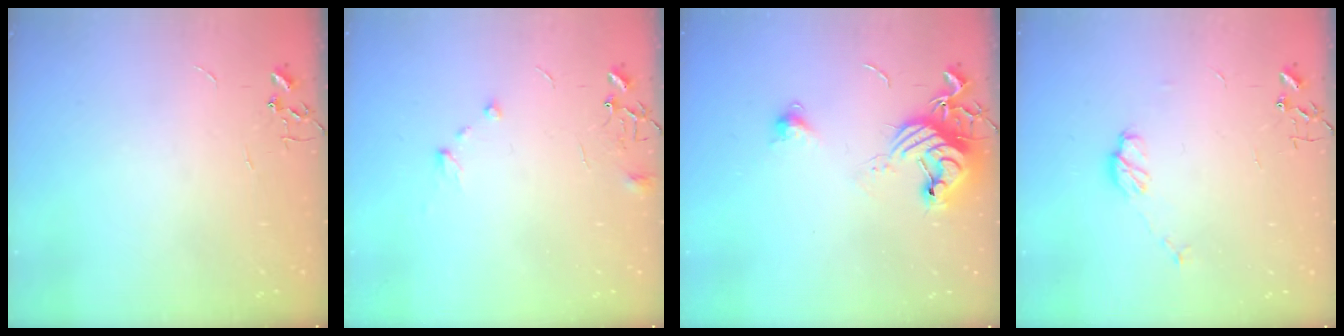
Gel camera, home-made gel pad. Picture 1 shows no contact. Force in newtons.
{"total": 8.3, "press": 8.2, "slide": 0.5}
{"total": 12.8, "press": 12.8, "slide": 0.8}
{"total": 6.7, "press": 6.7, "slide": 0.3}